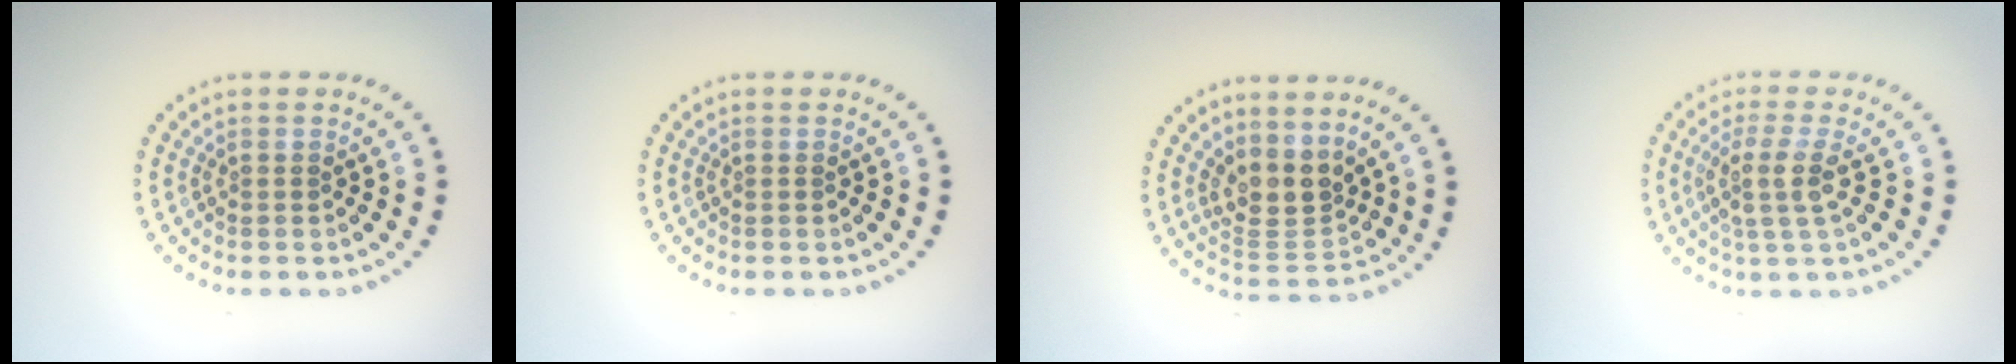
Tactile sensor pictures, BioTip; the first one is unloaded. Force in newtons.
{"total": 0.0}
{"total": 3.4, "press": 2.6, "slide": 2.1}
{"total": 3.1, "press": 2.4, "slide": 2.0}